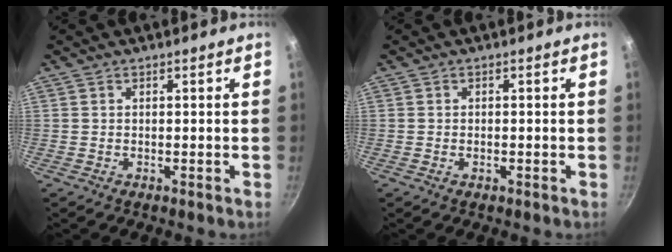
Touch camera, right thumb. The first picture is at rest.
{"total": 0.9, "force": [-0.3, 0.6, 0.7], "torque": [-0.011, 0.002, -0.007]}